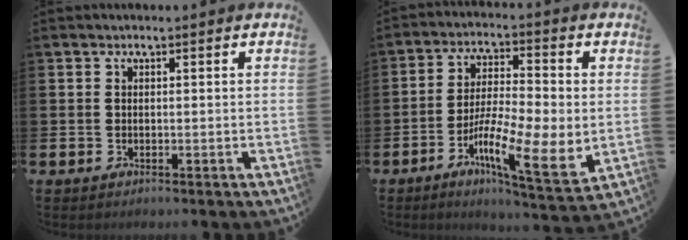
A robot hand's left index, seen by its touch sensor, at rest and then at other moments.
{"total": 10.0, "force": [-2.4, 1.9, 9.5], "torque": [-0.152, -0.033, -0.044]}